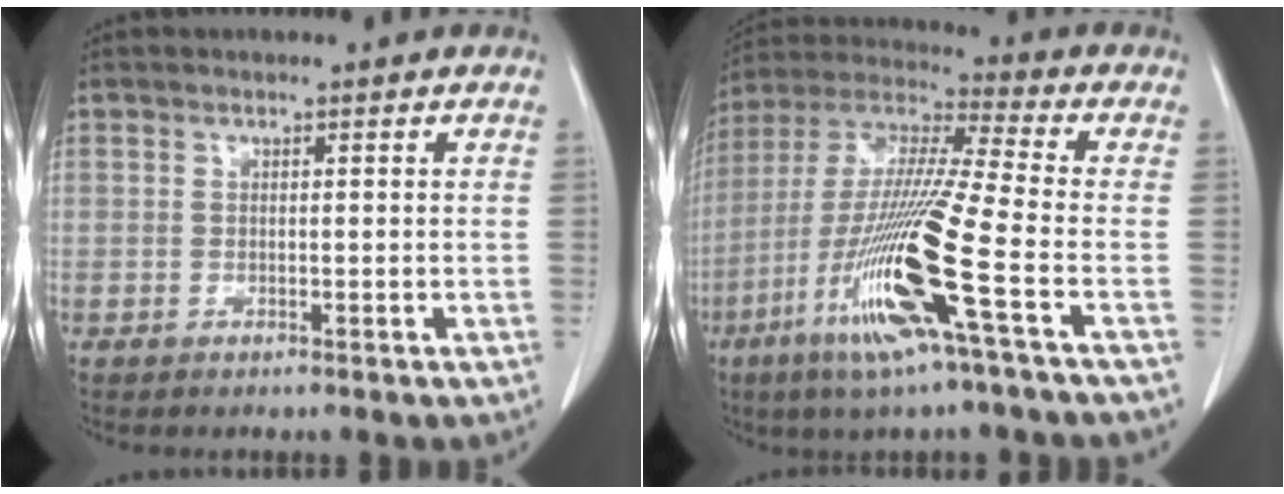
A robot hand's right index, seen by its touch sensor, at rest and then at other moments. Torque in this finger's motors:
{"motor_torque": [2.14, 0.00, 0.57, 0.21]}